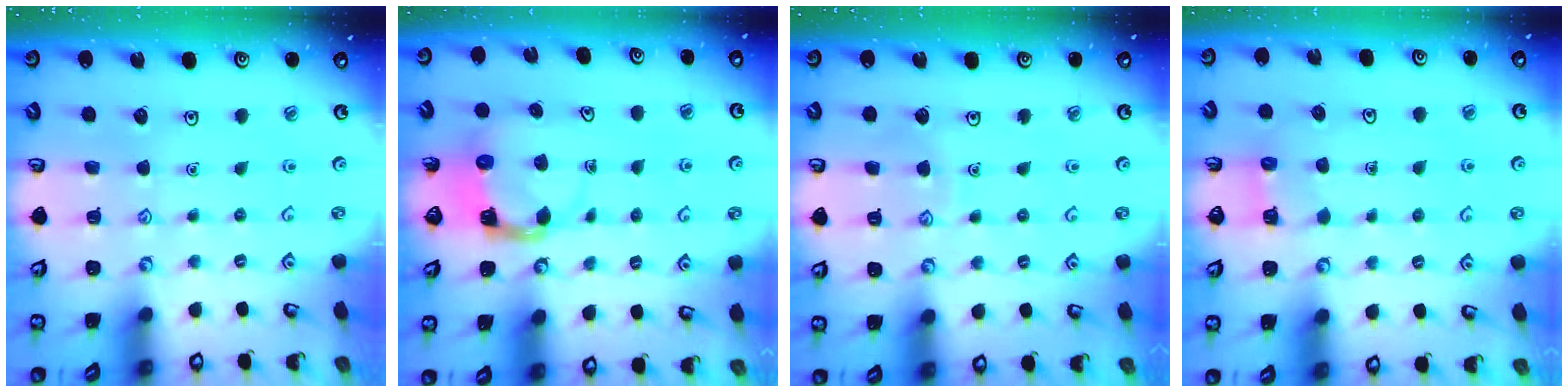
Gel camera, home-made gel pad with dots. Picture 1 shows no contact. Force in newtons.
{"total": 3.8, "press": 3.7, "slide": 0.6}
{"total": 4.7, "press": 4.7, "slide": 0.5}
{"total": 2.5, "press": 2.5, "slide": 0.1}